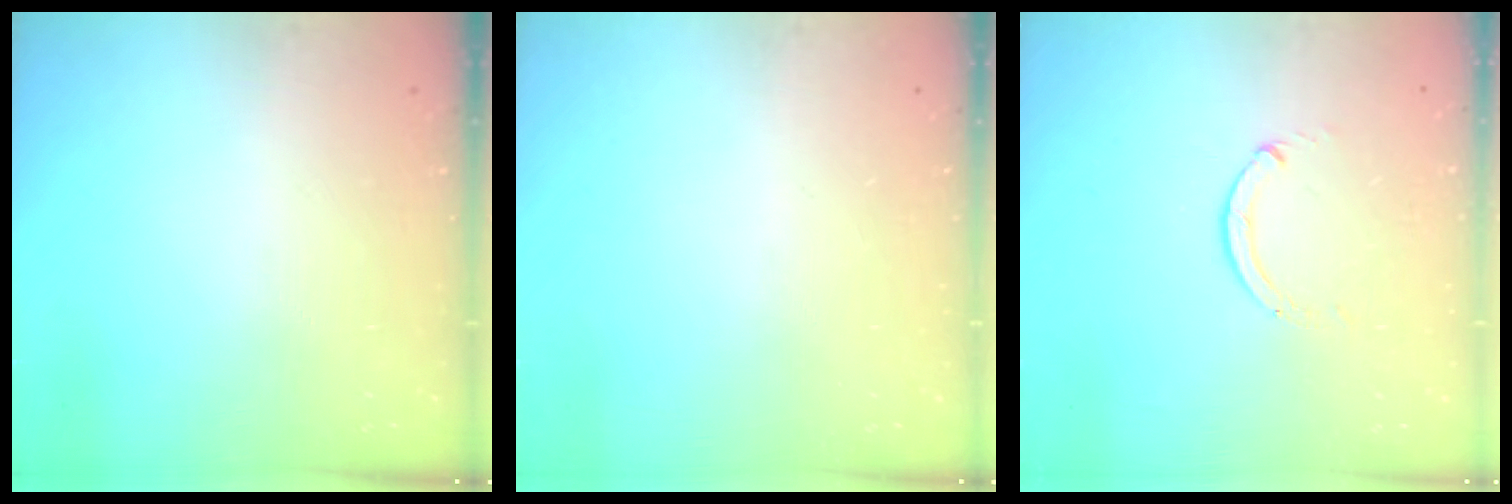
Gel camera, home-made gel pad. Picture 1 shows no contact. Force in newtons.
{"total": 0.0}
{"total": 0.0}